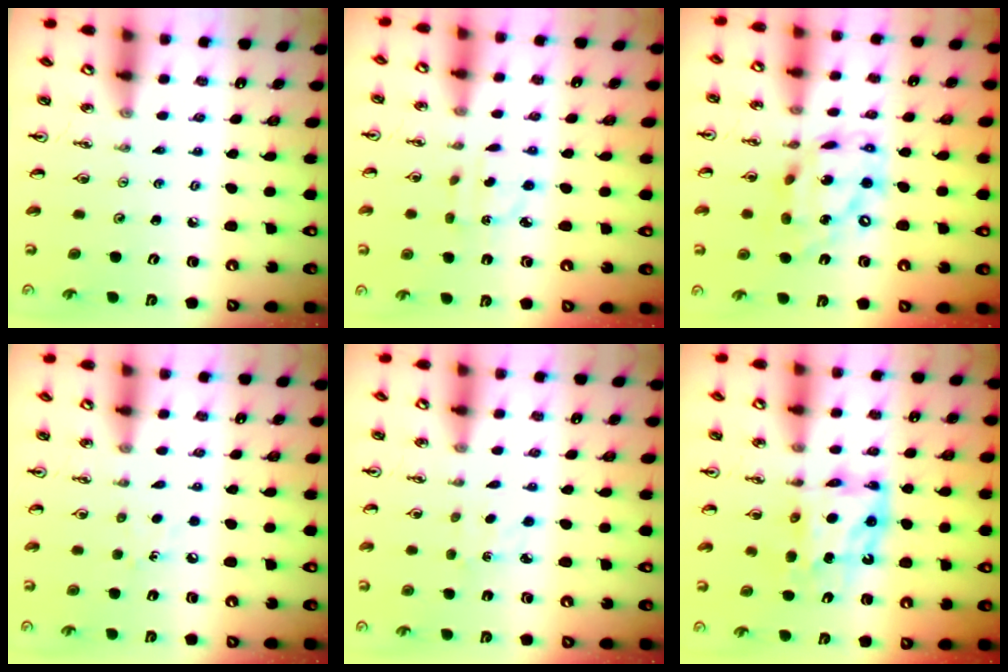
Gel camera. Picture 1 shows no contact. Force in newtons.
{"total": 2.7, "press": 2.7, "slide": 0.2}
{"total": 15.6, "press": 15.6, "slide": 1.2}
{"total": 6.2, "press": 6.2, "slide": 0.7}
{"total": 2.7, "press": 2.6, "slide": 0.3}
{"total": 9.5, "press": 9.5, "slide": 0.9}